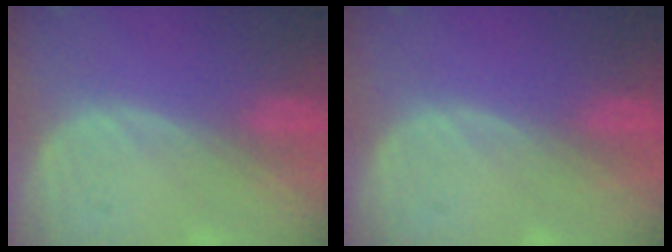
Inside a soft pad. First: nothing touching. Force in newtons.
{"total": 0.0}